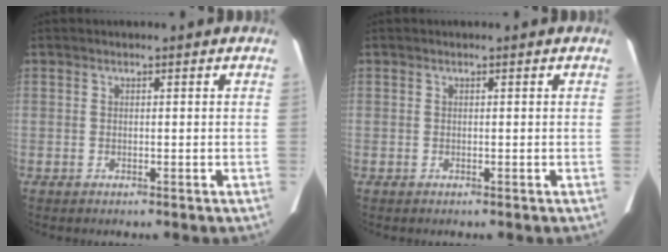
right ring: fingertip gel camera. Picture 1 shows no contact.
{"total": 0.0}